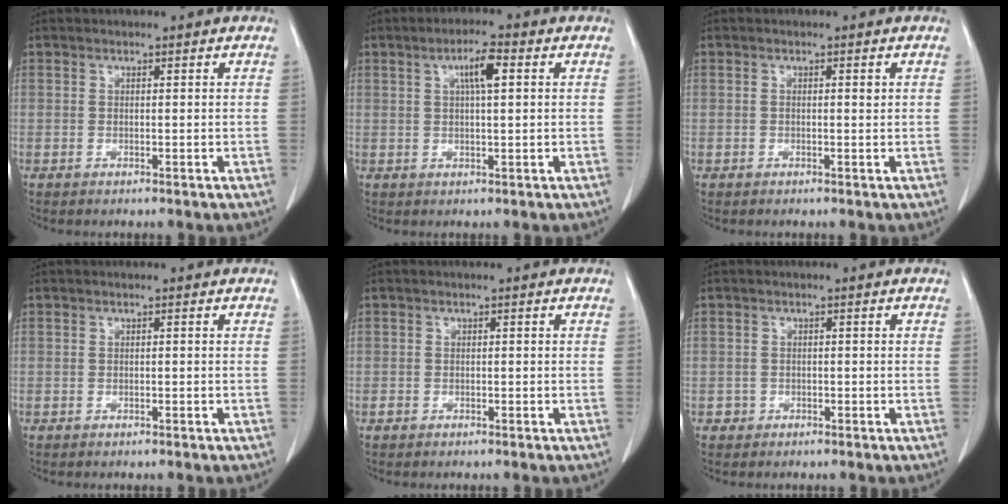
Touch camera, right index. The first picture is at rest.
{"total": 4.7, "force": [1.5, 0.8, 4.4], "torque": [-0.078, 0.007, 0.025]}
{"total": 1.0, "force": [0.1, 0.3, 0.9], "torque": [-0.015, 0.000, 0.001]}
{"total": 0.0}
{"total": 0.7, "force": [-0.4, 0.5, 0.2], "torque": [0.002, 0.002, -0.010]}
{"total": 1.2, "force": [-0.6, 1.1, -0.1], "torque": [0.004, 0.006, -0.015]}